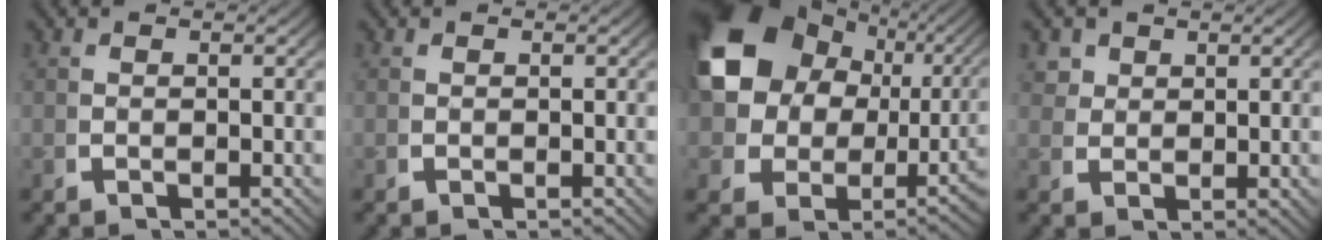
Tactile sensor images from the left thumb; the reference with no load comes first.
{"total": 0.0}
{"total": 13.7, "force": [1.3, 10.9, 8.2], "torque": [-0.206, -0.048, 0.047]}
{"total": 2.6, "force": [1.3, 2.0, 1.1], "torque": [-0.011, -0.006, 0.030]}